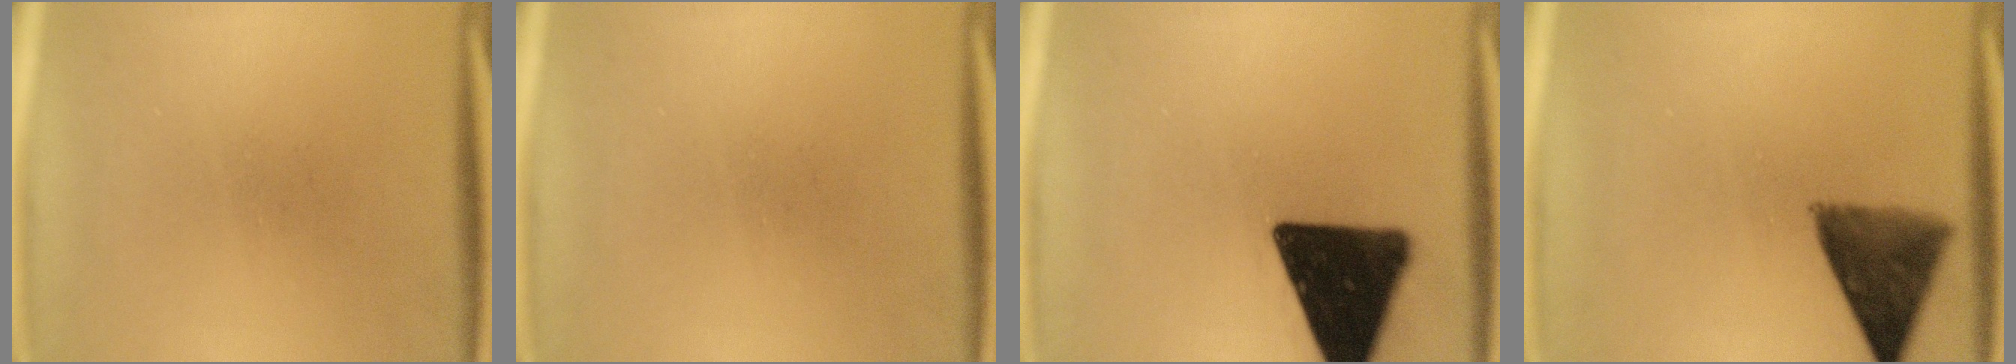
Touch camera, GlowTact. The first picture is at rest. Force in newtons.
{"total": 0.0}
{"total": 19.6}
{"total": 9.0}